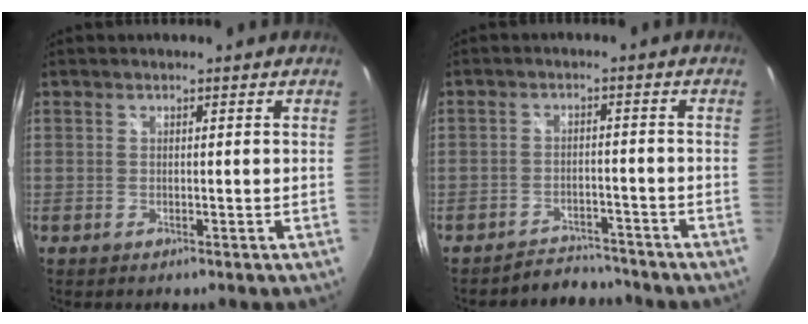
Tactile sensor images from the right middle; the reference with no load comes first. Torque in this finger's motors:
{"motor_torque": [-0.71, -1.23, -0.26, -0.11]}